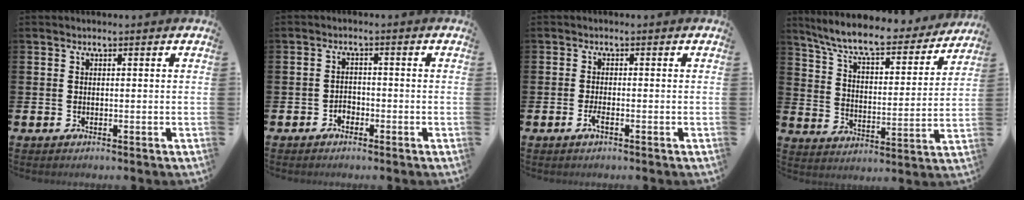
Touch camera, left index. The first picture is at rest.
{"total": 2.0, "force": [-1.4, 1.3, 0.3], "torque": [-0.016, 0.006, -0.030]}
{"total": 1.6, "force": [-0.9, 0.3, 1.3], "torque": [-0.031, 0.002, -0.015]}
{"total": 9.1, "force": [8.1, 1.5, 3.7], "torque": [-0.102, -0.053, 0.136]}